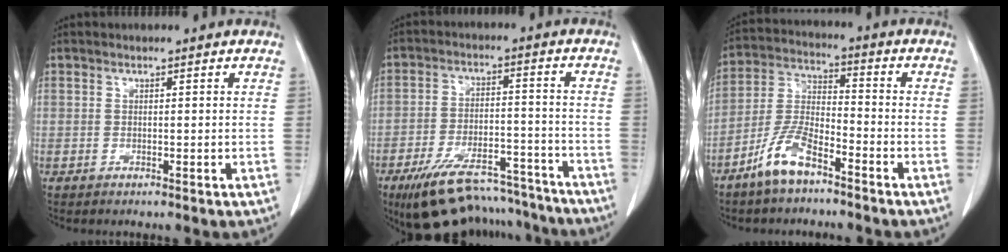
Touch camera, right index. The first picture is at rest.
{"total": 16.7, "force": [-14.4, 5.6, 6.4], "torque": [-0.102, 0.025, -0.213]}
{"total": 8.5, "force": [-5.8, 2.5, 5.7], "torque": [-0.130, -0.002, -0.116]}